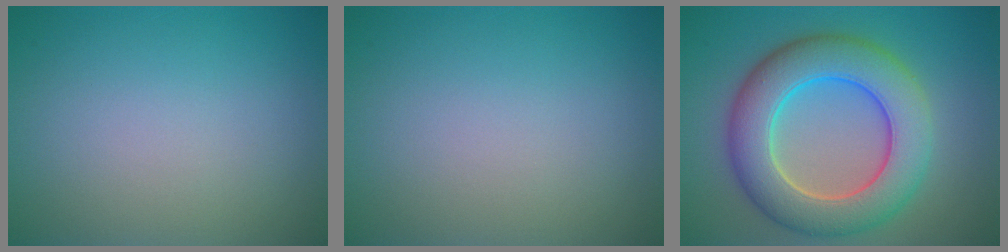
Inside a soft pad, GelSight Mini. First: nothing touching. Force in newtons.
{"total": 0.0}
{"total": 9.1, "press": 9.1, "slide": 0.4}